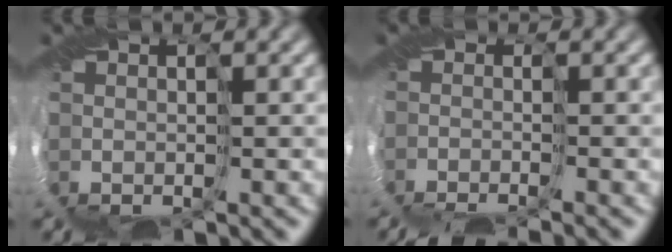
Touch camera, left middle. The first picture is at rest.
{"total": 5.1, "force": [-5.0, -1.2, -0.5], "torque": [-0.009, -0.023, -0.064]}